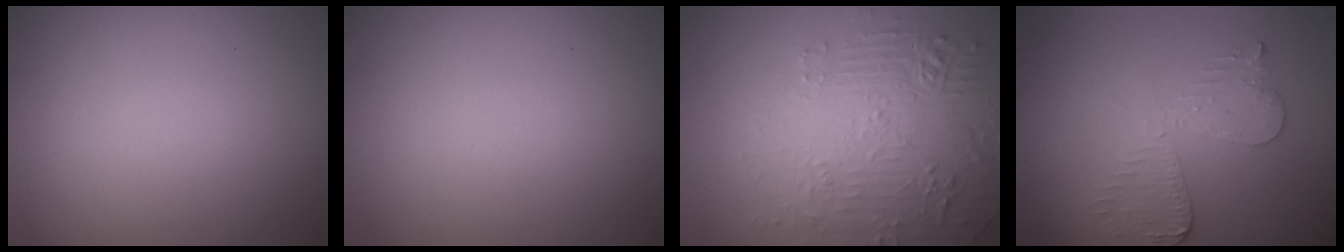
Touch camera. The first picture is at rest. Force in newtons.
{"total": 0.0}
{"total": 4.5, "press": 4.1, "slide": 1.8}
{"total": 3.0, "press": 2.7, "slide": 1.2}